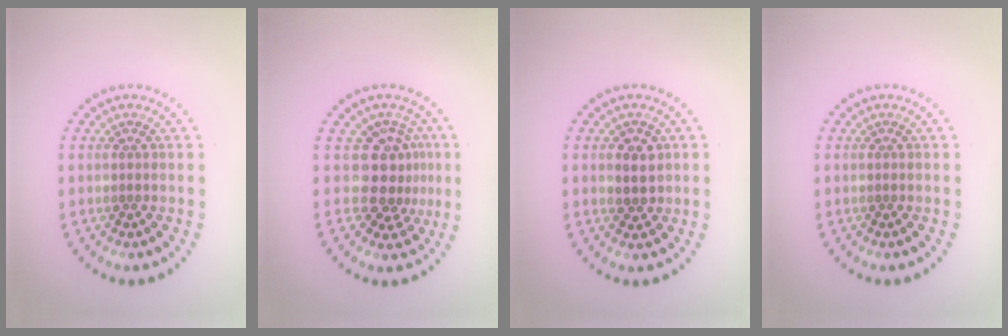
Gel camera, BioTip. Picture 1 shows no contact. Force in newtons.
{"total": 3.6, "press": 2.6, "slide": 2.5}
{"total": 2.3, "press": 2.2, "slide": 0.6}
{"total": 0.0}